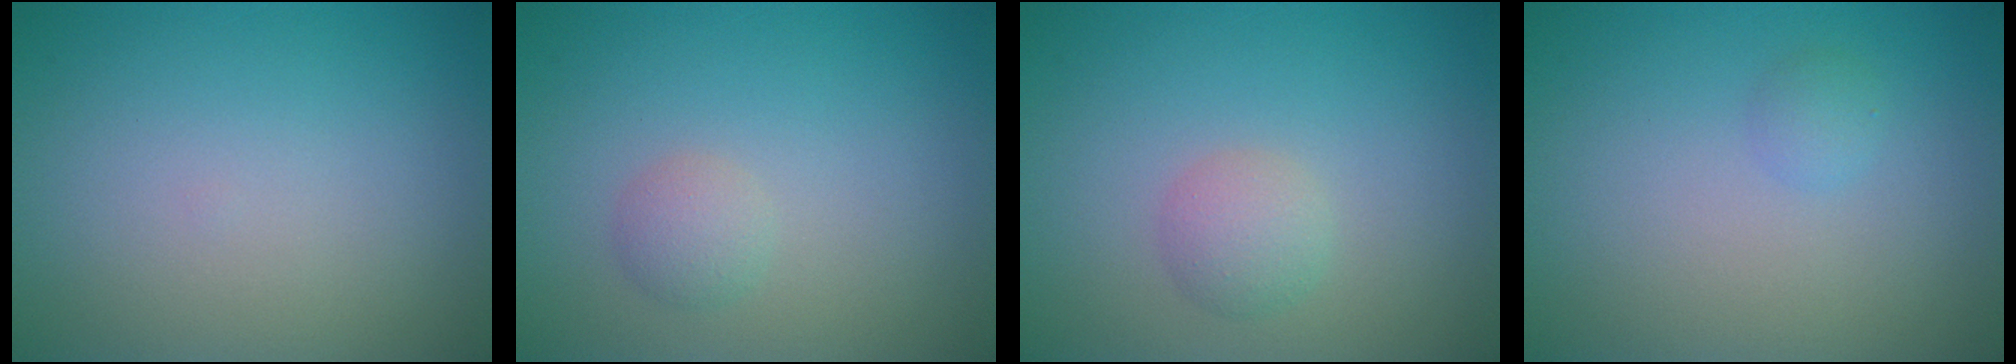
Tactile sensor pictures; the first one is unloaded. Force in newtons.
{"total": 1.4, "press": 1.4, "slide": 0.1}
{"total": 1.9, "press": 1.9, "slide": 0.1}
{"total": 0.9, "press": 0.9, "slide": 0.1}